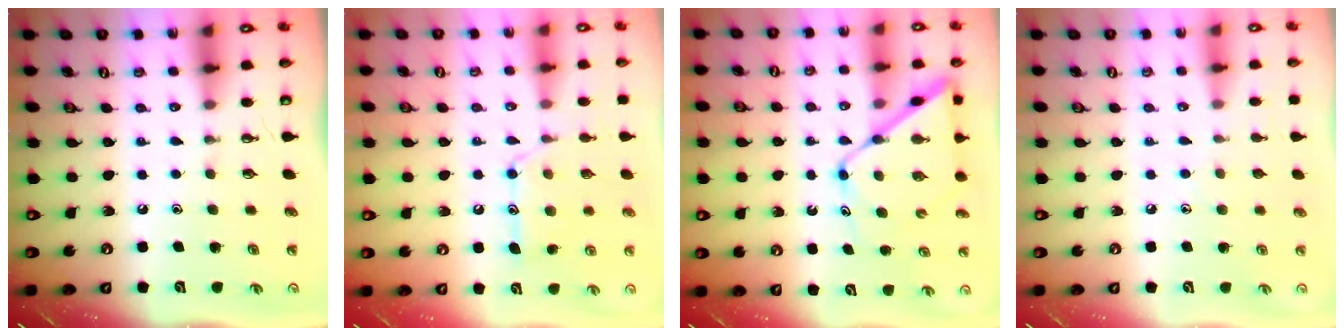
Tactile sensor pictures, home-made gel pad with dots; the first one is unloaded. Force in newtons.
{"total": 12.9, "press": 12.9, "slide": 1.0}
{"total": 12.2, "press": 12.2, "slide": 1.0}
{"total": 5.3, "press": 5.3, "slide": 0.6}